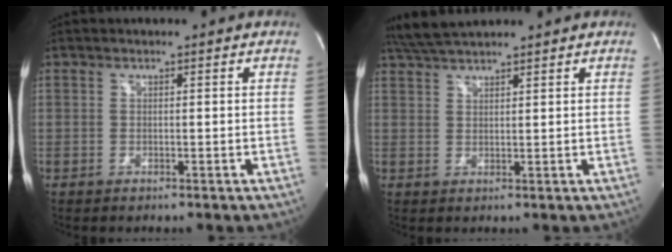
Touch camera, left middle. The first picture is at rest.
{"total": 5.3, "force": [4.9, 0.2, 2.2], "torque": [-0.050, 0.025, 0.096]}